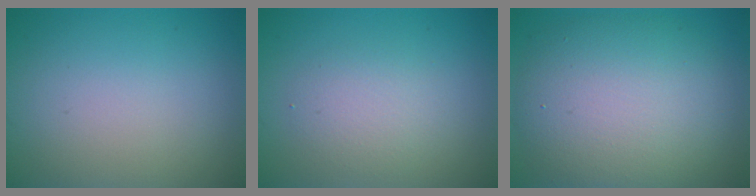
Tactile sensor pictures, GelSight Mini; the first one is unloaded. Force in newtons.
{"total": 2.4, "press": 2.4, "slide": 0.2}
{"total": 9.5, "press": 9.5, "slide": 0.1}